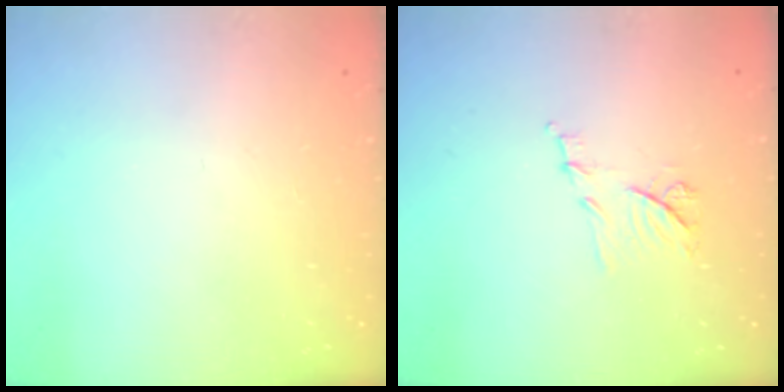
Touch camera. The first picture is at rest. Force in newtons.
{"total": 7.3, "press": 7.2, "slide": 0.9}